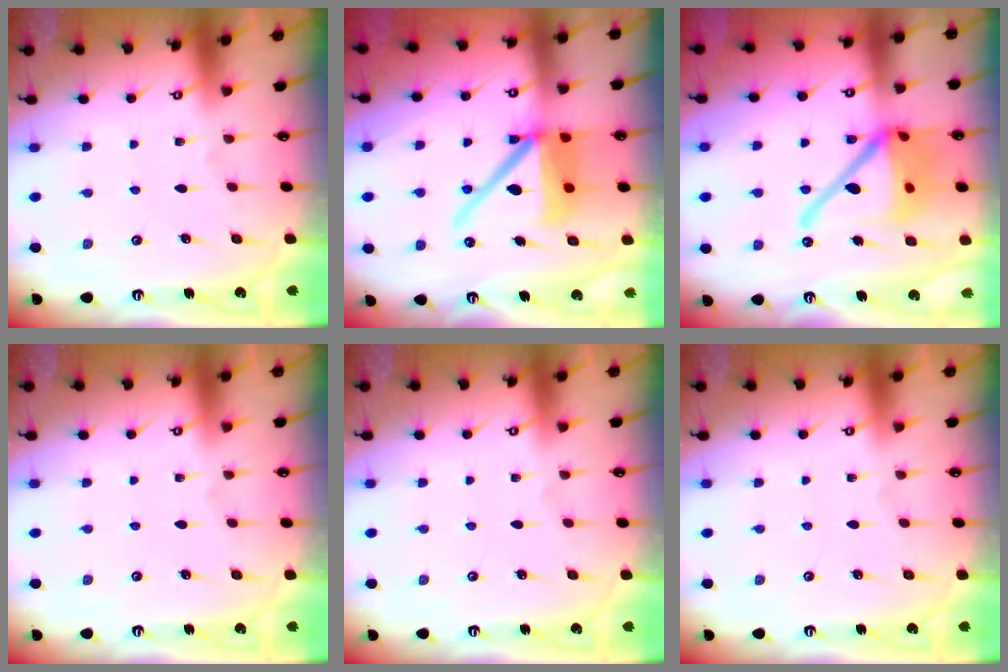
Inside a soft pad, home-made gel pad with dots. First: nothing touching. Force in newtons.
{"total": 16.3, "press": 16.2, "slide": 2.1}
{"total": 18.9, "press": 18.8, "slide": 2.3}
{"total": 0.0}
{"total": 0.0}
{"total": 0.0}